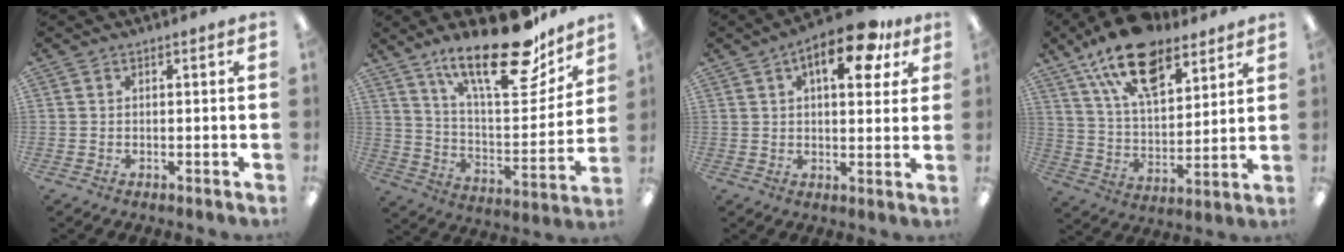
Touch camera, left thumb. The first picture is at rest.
{"total": 24.5, "force": [17.8, 8.1, 14.8], "torque": [-0.220, -0.113, 0.294]}
{"total": 13.1, "force": [6.7, 5.6, 9.8], "torque": [-0.126, -0.023, 0.105]}
{"total": 18.6, "force": [12.9, 8.7, 10.2], "torque": [-0.183, -0.057, 0.229]}